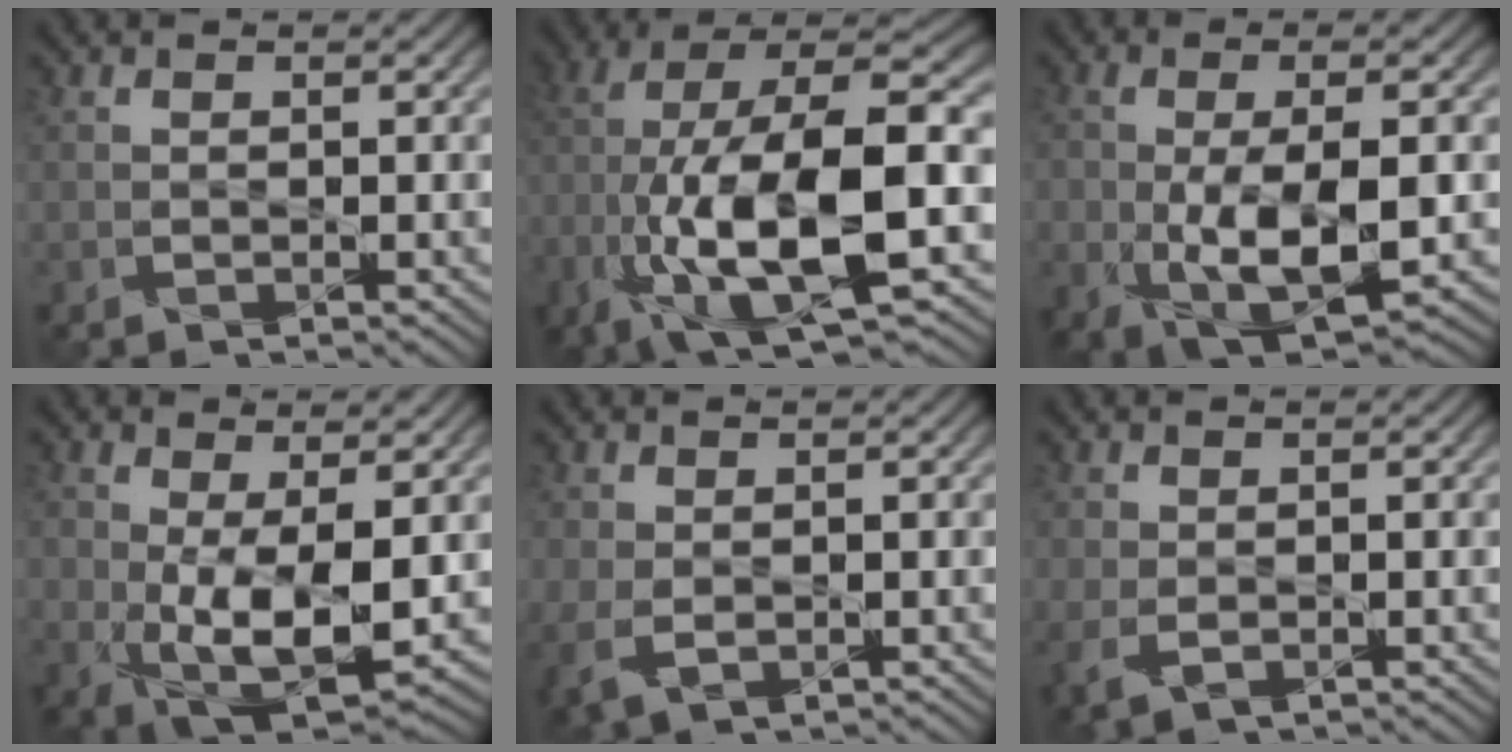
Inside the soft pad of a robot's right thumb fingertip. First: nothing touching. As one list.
[{"total": 18.4, "force": [-5.1, 6.9, 16.2], "torque": [-0.317, -0.012, -0.087]}, {"total": 11.4, "force": [-2.2, 5.4, 9.8], "torque": [-0.193, -0.023, -0.026]}, {"total": 9.4, "force": [-0.4, 4.6, 8.2], "torque": [-0.170, -0.014, 0.002]}, {"total": 3.4, "force": [-0.4, 2.2, 2.6], "torque": [-0.077, -0.009, -0.007]}, {"total": 2.8, "force": [-0.4, 1.7, 2.1], "torque": [-0.062, -0.009, -0.005]}]